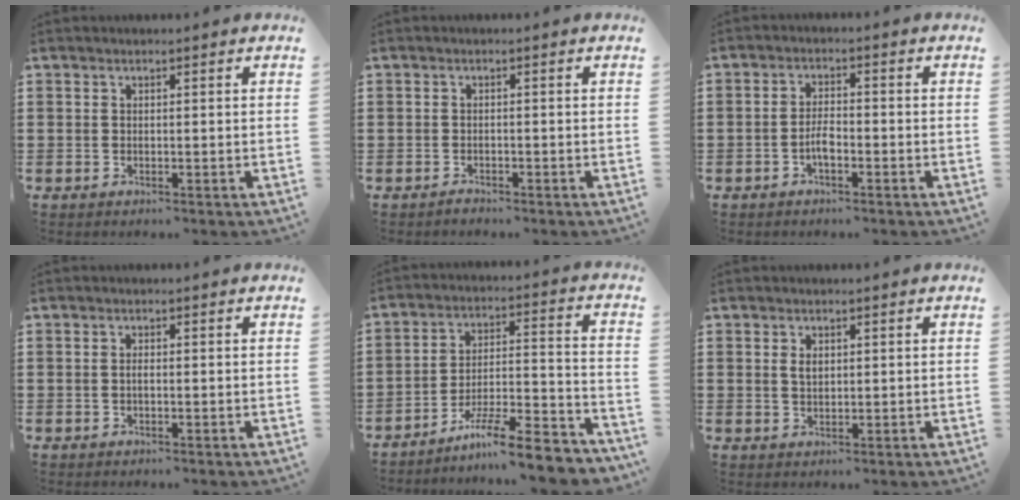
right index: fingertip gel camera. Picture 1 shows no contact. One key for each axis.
{"total": 1.0, "fx": -0.9, "fy": 0.3, "fz": -0.1, "tx": -0.001, "ty": 0.003, "tz": -0.021}
{"total": 3.1, "fx": -1.3, "fy": 1.2, "fz": 2.6, "tx": -0.055, "ty": 0.003, "tz": -0.026}
{"total": 0.8, "fx": -0.2, "fy": 0.3, "fz": 0.7, "tx": -0.014, "ty": -0.002, "tz": -0.002}
{"total": 9.9, "fx": -8.4, "fy": 0.6, "fz": 5.3, "tx": -0.077, "ty": 0.018, "tz": -0.160}
{"total": 1.7, "fx": 0.5, "fy": 0.9, "fz": 1.4, "tx": -0.029, "ty": 0.006, "tz": 0.008}